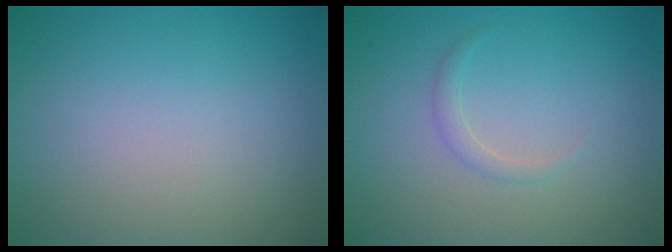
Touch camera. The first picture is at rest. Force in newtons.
{"total": 0.9, "press": 0.9, "slide": 0.0}